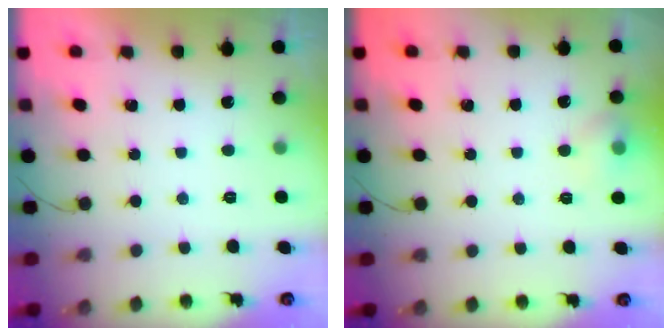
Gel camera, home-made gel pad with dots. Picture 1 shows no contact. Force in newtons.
{"total": 6.3, "press": 6.2, "slide": 1.1}